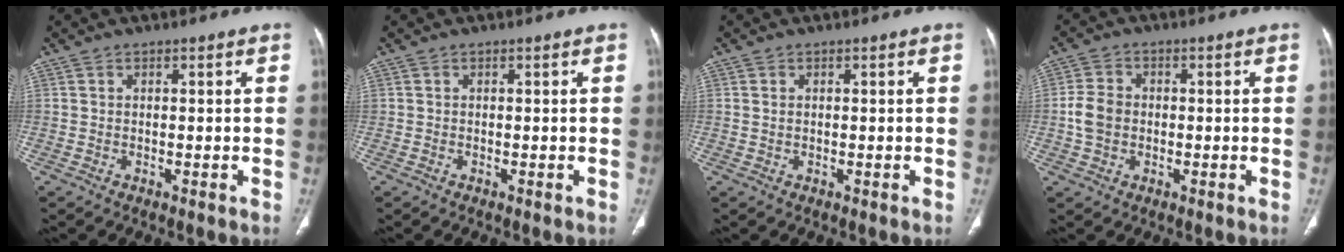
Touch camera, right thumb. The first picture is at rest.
{"total": 0.0}
{"total": 0.7, "force": [0.2, 0.5, 0.5], "torque": [-0.011, 0.002, 0.005]}
{"total": 5.1, "force": [-0.5, 4.1, 3.0], "torque": [-0.055, 0.010, -0.013]}